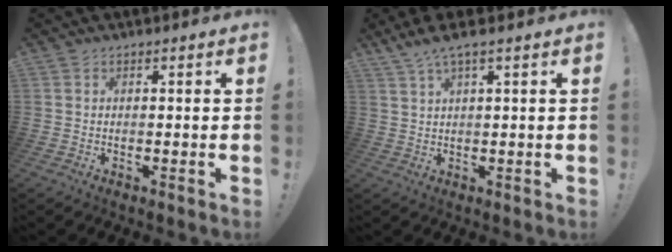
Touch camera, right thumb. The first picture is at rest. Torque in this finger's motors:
{"motor_torque": [0.05, 0.11, 0.35, 0.29, 0.10]}